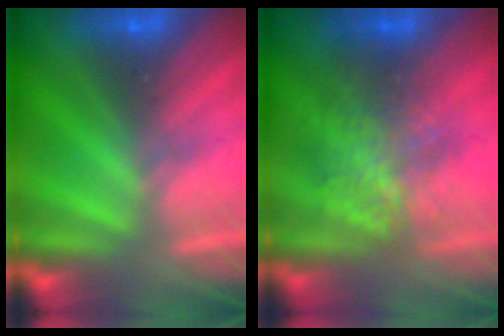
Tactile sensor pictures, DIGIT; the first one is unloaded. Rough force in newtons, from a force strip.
{"total": 2.2}